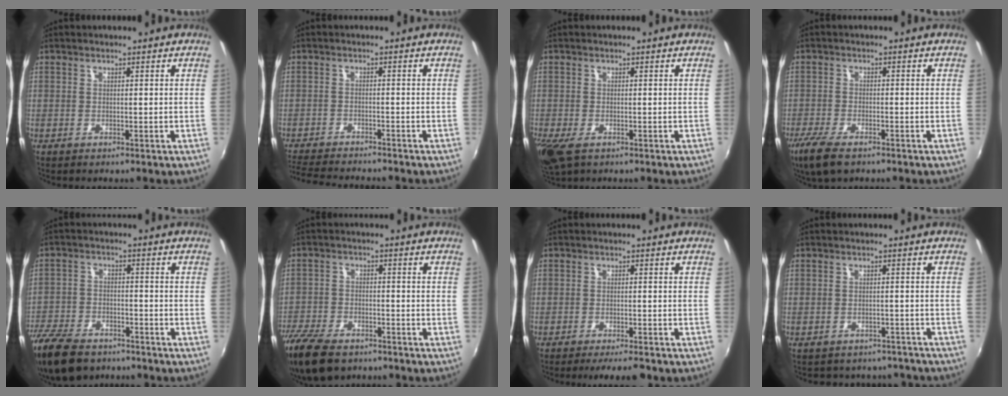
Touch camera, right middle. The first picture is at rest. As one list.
[{"total": 9.4, "force": [-8.7, 1.1, 3.3], "torque": [-0.090, -0.015, -0.146]}, {"total": 5.1, "force": [-2.7, 2.4, 3.6], "torque": [-0.081, -0.021, -0.048]}, {"total": 7.4, "force": [-5.1, 2.5, 4.7], "torque": [-0.121, -0.026, -0.097]}, {"total": 15.3, "force": [-11.5, 7.3, 7.0], "torque": [-0.183, -0.022, -0.207]}, {"total": 14.5, "force": [-10.8, 6.7, 7.0], "torque": [-0.182, -0.028, -0.198]}, {"total": 5.8, "force": [-5.1, 0.7, 2.8], "torque": [-0.063, -0.009, -0.078]}, {"total": 11.7, "force": [-10.1, 5.0, 3.1], "torque": [-0.070, 0.007, -0.119]}]